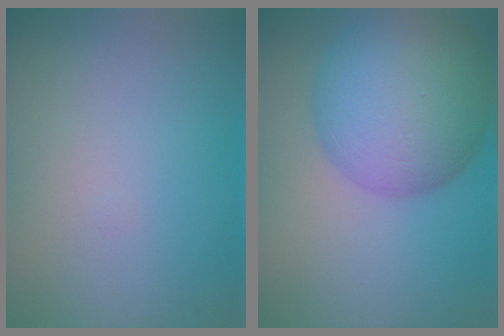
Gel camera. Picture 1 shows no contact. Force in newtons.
{"total": 12.7, "press": 12.7, "slide": 0.2}